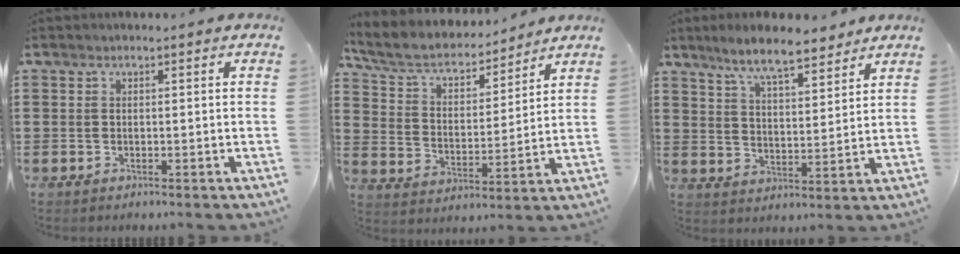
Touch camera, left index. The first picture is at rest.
{"total": 6.0, "force": [5.1, 2.0, 2.5], "torque": [-0.074, -0.028, 0.083]}
{"total": 7.8, "force": [6.7, 1.2, 3.8], "torque": [-0.094, -0.015, 0.121]}